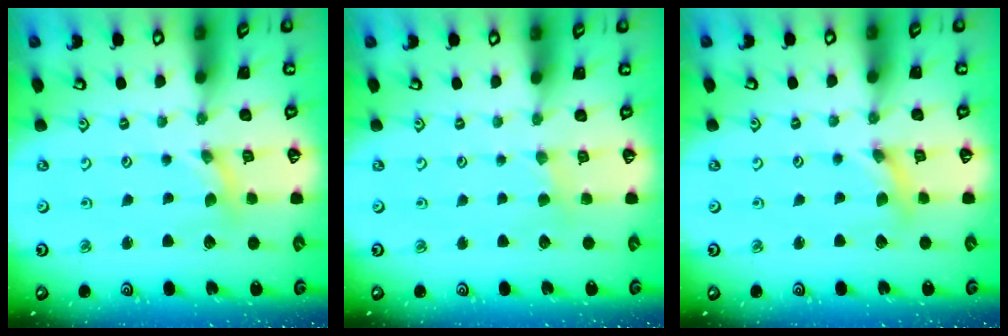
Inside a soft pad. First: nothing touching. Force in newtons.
{"total": 2.3, "press": 2.3, "slide": 0.4}
{"total": 2.7, "press": 2.7, "slide": 0.2}